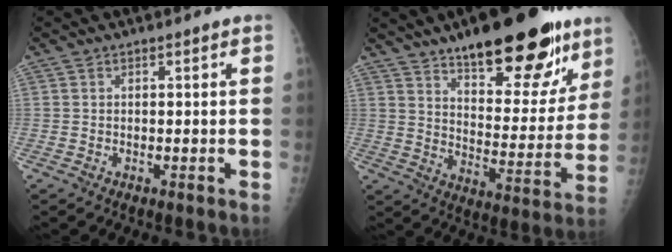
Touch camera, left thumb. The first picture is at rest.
{"total": 24.9, "force": [16.1, 9.5, 16.5], "torque": [-0.185, -0.065, 0.235]}